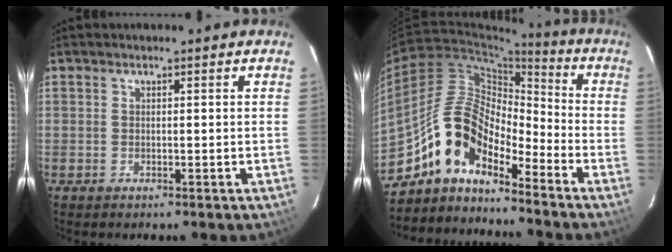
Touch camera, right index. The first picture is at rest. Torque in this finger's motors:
{"motor_torque": [1.08, -1.06, 0.87, 0.21]}